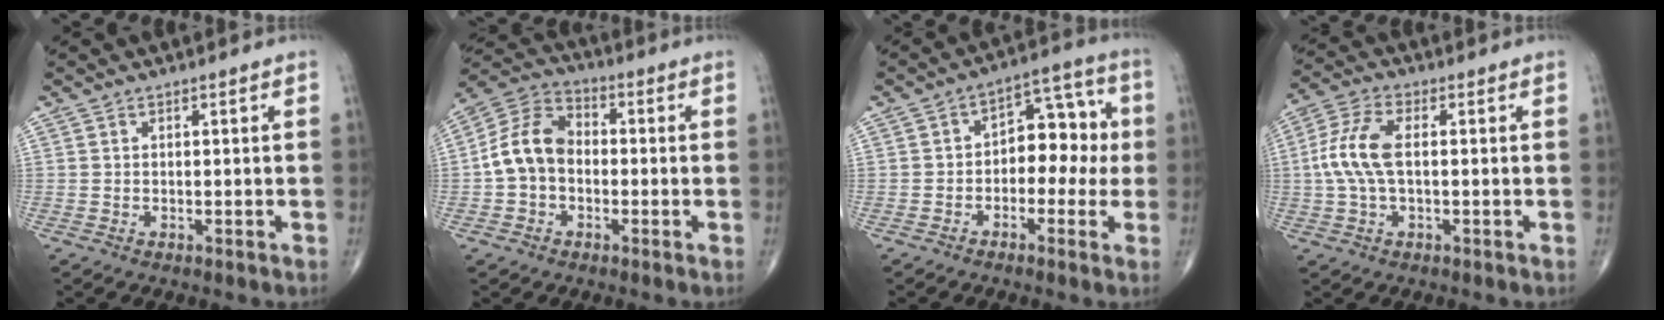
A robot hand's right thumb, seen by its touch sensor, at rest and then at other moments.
{"total": 10.2, "force": [-1.0, 7.6, 6.8], "torque": [-0.117, 0.036, -0.033]}
{"total": 10.2, "force": [-0.7, 6.7, 7.6], "torque": [-0.059, 0.042, -0.024]}
{"total": 8.7, "force": [0.3, 4.1, 7.6], "torque": [-0.184, 0.021, 0.004]}